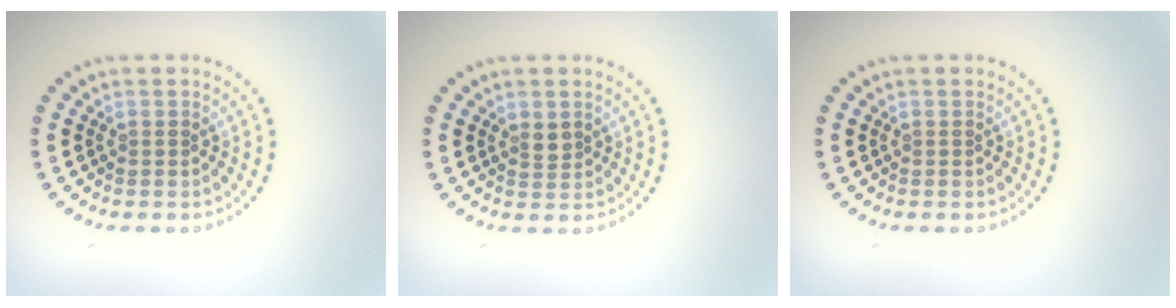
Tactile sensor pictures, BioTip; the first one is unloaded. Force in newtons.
{"total": 1.3, "press": 1.1, "slide": 0.7}
{"total": 0.0}